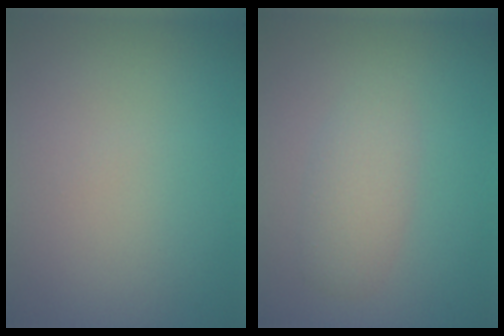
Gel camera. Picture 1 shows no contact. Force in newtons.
{"total": 2.5, "press": 2.5, "slide": 0.0}